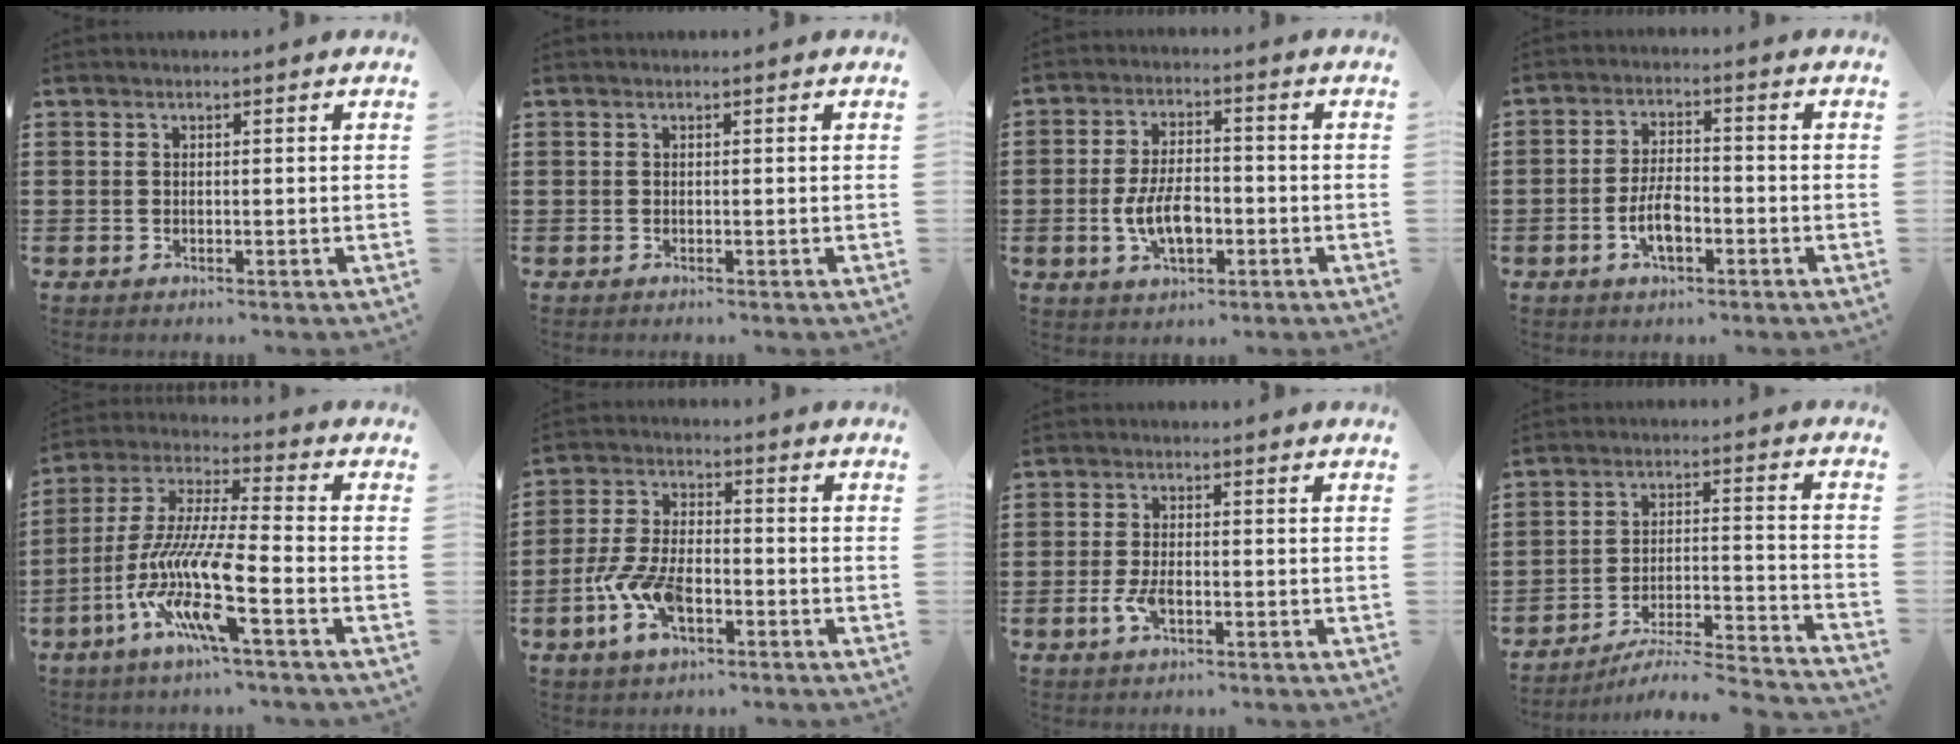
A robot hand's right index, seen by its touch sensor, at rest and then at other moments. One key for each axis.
{"total": 0.0}
{"total": 7.0, "fx": -1.8, "fy": 3.5, "fz": 5.8, "tx": -0.119, "ty": -0.001, "tz": -0.038}
{"total": 5.5, "fx": -2.0, "fy": 2.3, "fz": 4.5, "tx": -0.098, "ty": -0.002, "tz": -0.039}
{"total": 12.3, "fx": -6.9, "fy": 1.4, "fz": 10.1, "tx": -0.241, "ty": -0.025, "tz": -0.150}
{"total": 8.7, "fx": -3.5, "fy": 4.4, "fz": 6.6, "tx": -0.163, "ty": -0.002, "tz": -0.069}
{"total": 3.5, "fx": -1.2, "fy": 1.5, "fz": 2.9, "tx": -0.072, "ty": -0.006, "tz": -0.026}
{"total": 4.3, "fx": -3.9, "fy": -0.2, "fz": 1.8, "tx": -0.037, "ty": -0.021, "tz": -0.082}